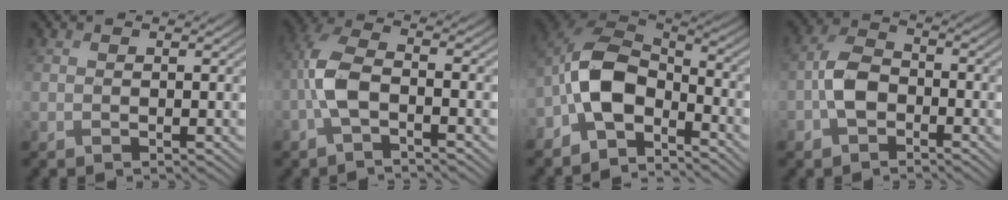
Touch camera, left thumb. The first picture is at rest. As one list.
[{"total": 5.9, "force": [-1.7, 2.2, 5.2], "torque": [-0.117, 0.014, -0.048]}, {"total": 10.3, "force": [-4.6, 5.8, 7.1], "torque": [-0.144, 0.005, -0.111]}, {"total": 4.5, "force": [-1.6, 2.9, 3.1], "torque": [-0.059, 0.011, -0.044]}]